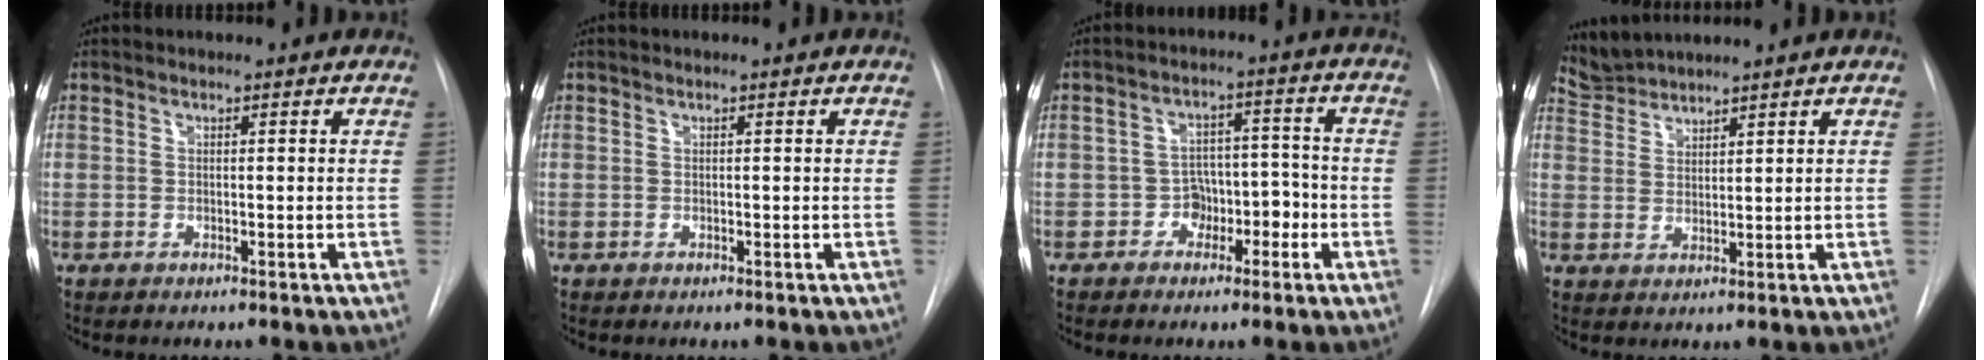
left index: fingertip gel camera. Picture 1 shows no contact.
{"total": 0.0}
{"total": 5.0, "force": [-2.3, 3.6, 2.6], "torque": [-0.025, 0.025, -0.036]}
{"total": 4.0, "force": [3.9, -0.5, -0.6], "torque": [-0.001, 0.013, 0.088]}